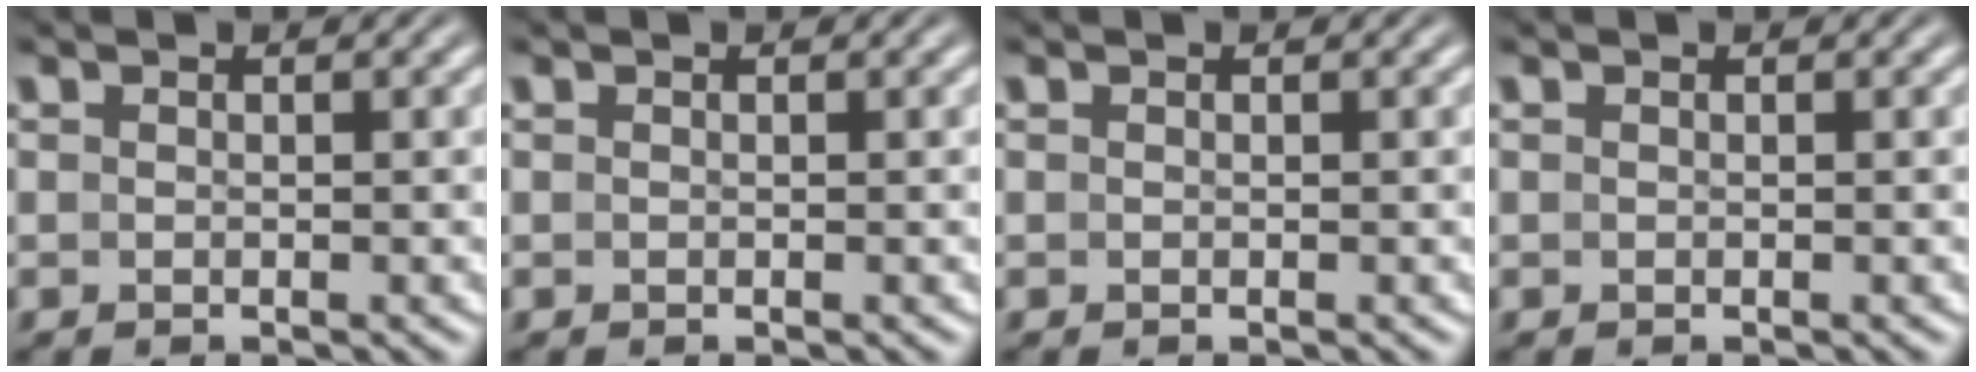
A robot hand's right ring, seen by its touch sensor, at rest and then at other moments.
{"total": 0.0}
{"total": 0.0}
{"total": 0.0}